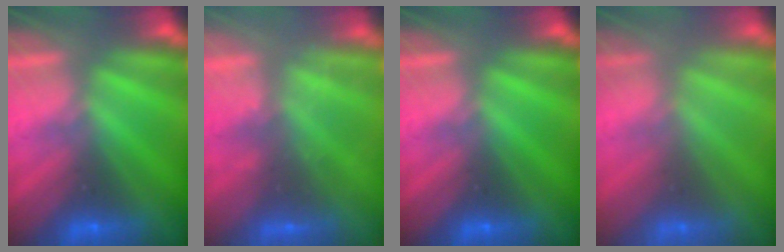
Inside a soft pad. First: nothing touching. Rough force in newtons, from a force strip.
{"total": 2.3}
{"total": 0.0}
{"total": 2.5}